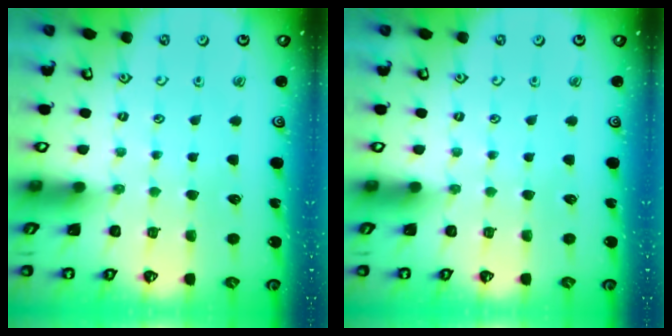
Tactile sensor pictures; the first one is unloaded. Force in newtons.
{"total": 0.0}